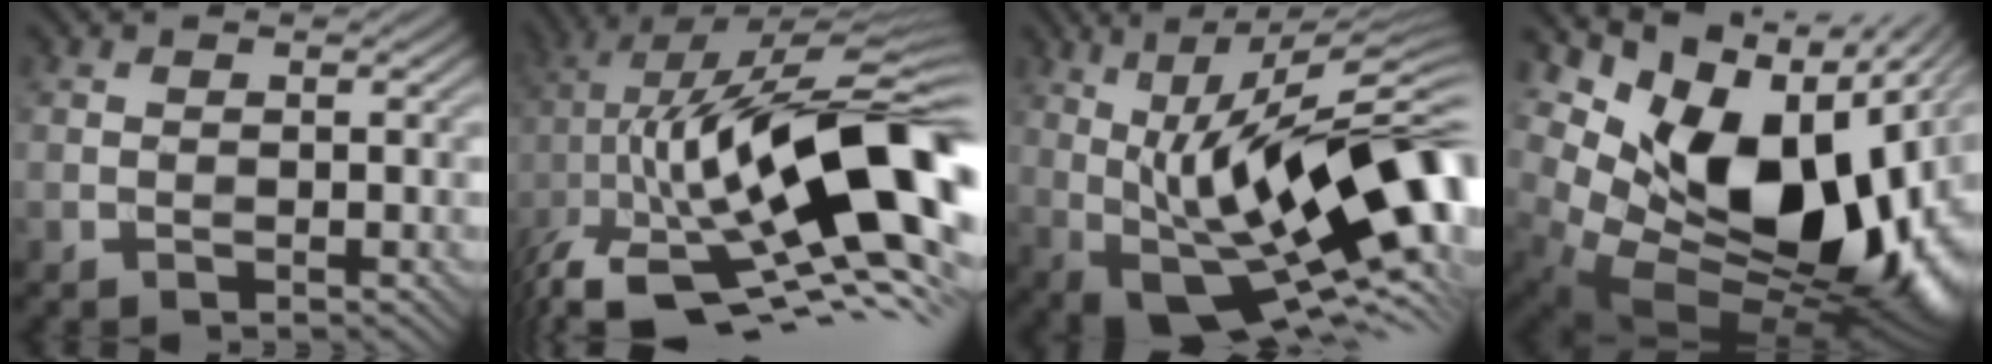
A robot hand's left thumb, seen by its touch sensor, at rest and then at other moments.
{"total": 21.2, "force": [-2.8, 9.0, 18.9], "torque": [-0.330, 0.002, -0.055]}
{"total": 18.7, "force": [0.5, 6.0, 17.7], "torque": [-0.286, 0.010, 0.020]}
{"total": 18.6, "force": [1.1, 13.1, 13.1], "torque": [-0.216, -0.032, 0.062]}